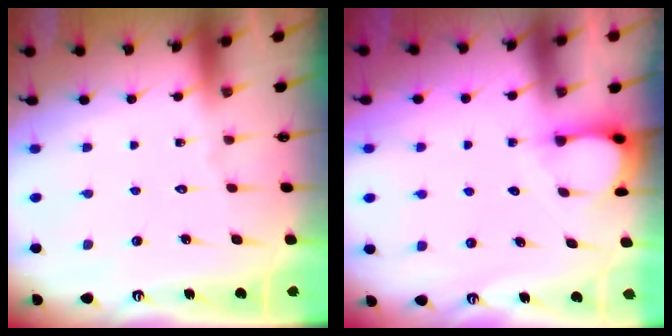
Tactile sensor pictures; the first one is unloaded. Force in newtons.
{"total": 3.0, "press": 3.0, "slide": 0.3}